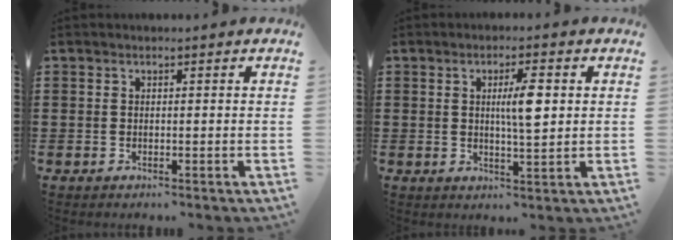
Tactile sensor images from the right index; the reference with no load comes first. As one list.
[{"total": 5.6, "force": [1.0, 1.2, 5.3], "torque": [-0.094, 0.003, 0.012]}]